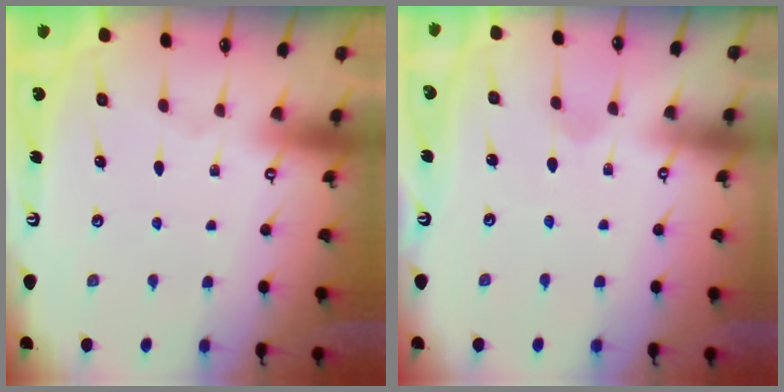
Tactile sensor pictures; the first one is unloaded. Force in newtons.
{"total": 2.0, "press": 2.0, "slide": 0.1}